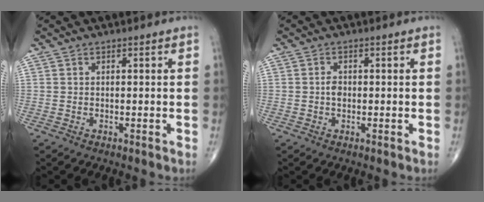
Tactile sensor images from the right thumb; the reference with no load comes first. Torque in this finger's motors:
{"motor_torque": [0.42, 0.16, 0.03, -0.32, -0.01]}